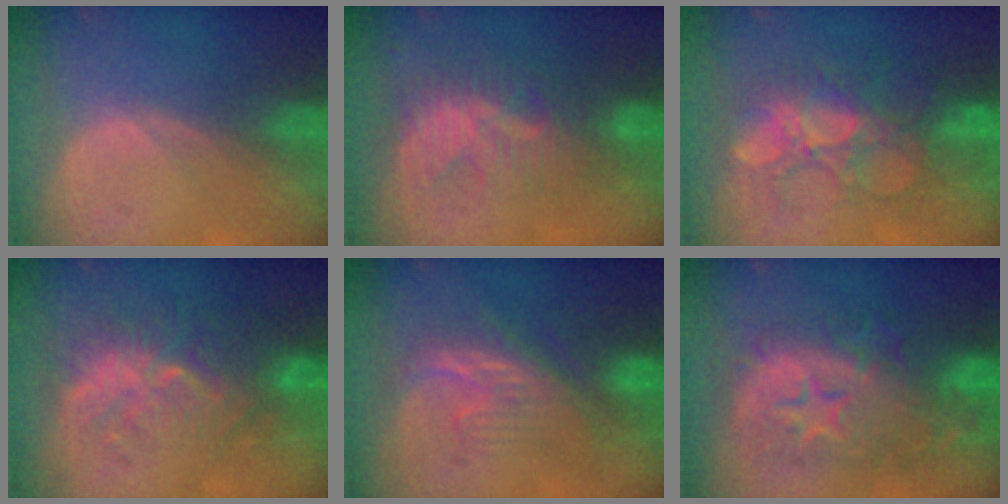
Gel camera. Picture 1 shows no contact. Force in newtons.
{"total": 8.9, "press": 7.6, "slide": 4.6}
{"total": 8.8, "press": 8.6, "slide": 1.6}
{"total": 9.4, "press": 9.0, "slide": 2.7}
{"total": 8.1, "press": 7.9, "slide": 1.6}
{"total": 12.6, "press": 12.6, "slide": 1.1}